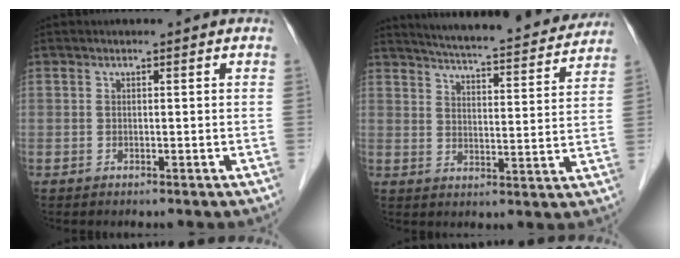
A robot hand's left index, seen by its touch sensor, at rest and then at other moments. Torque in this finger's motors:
{"motor_torque": [-0.41, -1.15, 0.23, 0.09]}